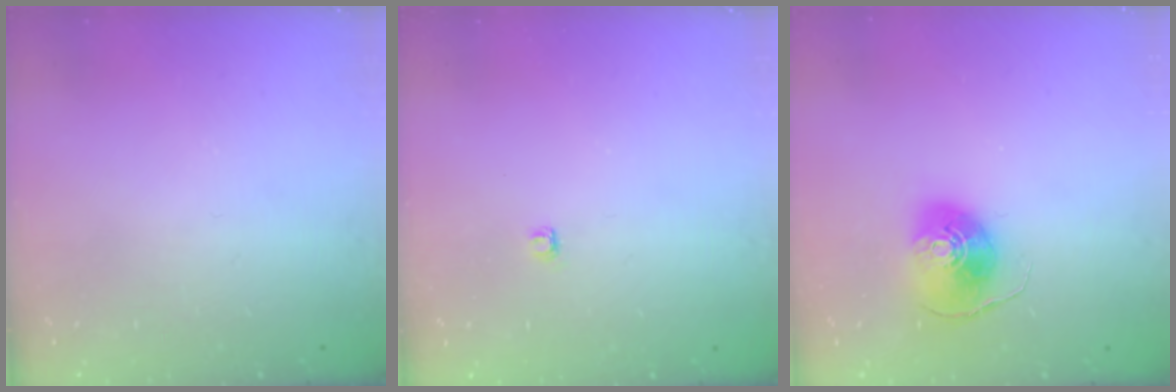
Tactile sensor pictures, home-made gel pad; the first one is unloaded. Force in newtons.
{"total": 2.8, "press": 2.8, "slide": 0.4}
{"total": 8.8, "press": 8.8, "slide": 0.6}